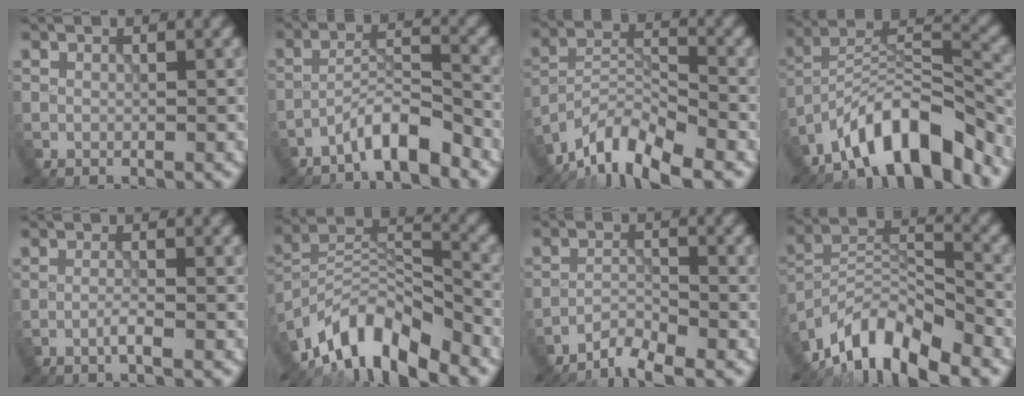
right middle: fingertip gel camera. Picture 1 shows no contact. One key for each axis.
{"total": 4.5, "fx": -3.6, "fy": 0.7, "fz": 2.6, "tx": -0.043, "ty": 0.011, "tz": -0.073}
{"total": 7.8, "fx": -6.5, "fy": 2.0, "fz": 3.8, "tx": -0.058, "ty": -0.002, "tz": -0.132}
{"total": 9.9, "fx": -7.5, "fy": 2.9, "fz": 5.7, "tx": -0.080, "ty": 0.013, "tz": -0.142}
{"total": 1.3, "fx": -0.7, "fy": 0.1, "fz": 1.1, "tx": -0.018, "ty": 0.005, "tz": -0.017}
{"total": 10.3, "fx": -7.9, "fy": 3.5, "fz": 5.6, "tx": -0.088, "ty": 0.004, "tz": -0.159}
{"total": 2.9, "fx": -2.6, "fy": 0.3, "fz": 1.2, "tx": -0.021, "ty": 0.000, "tz": -0.057}
{"total": 9.5, "fx": -7.7, "fy": 2.9, "fz": 4.7, "tx": -0.073, "ty": 0.002, "tz": -0.155}